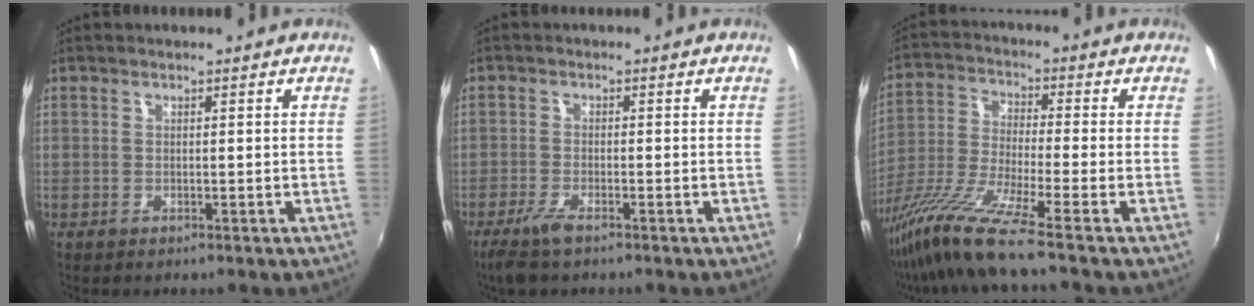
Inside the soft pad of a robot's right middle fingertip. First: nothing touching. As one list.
[{"total": 4.3, "force": [-3.0, 0.7, 3.0], "torque": [-0.075, -0.009, -0.059]}, {"total": 13.0, "force": [-10.1, -1.6, 8.1], "torque": [-0.168, -0.031, -0.193]}]